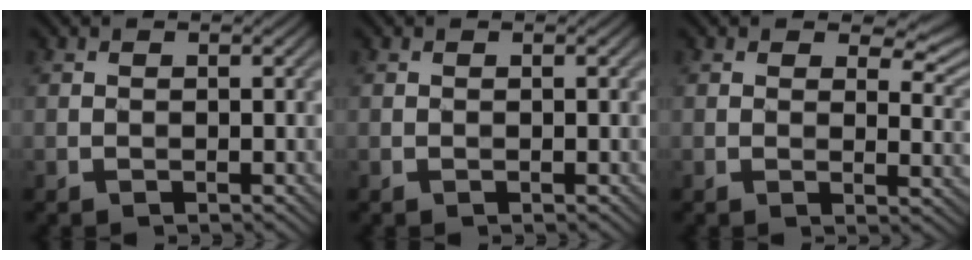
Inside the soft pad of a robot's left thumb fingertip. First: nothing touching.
{"total": 0.0}
{"total": 5.2, "force": [2.9, 2.5, 3.6], "torque": [-0.048, -0.002, 0.042]}